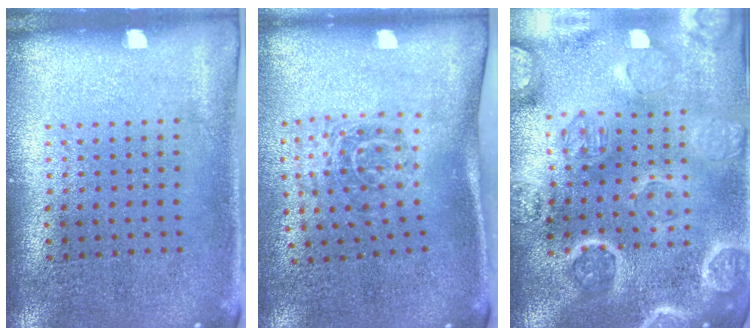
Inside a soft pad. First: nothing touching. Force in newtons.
{"total": 1.7, "press": 1.1, "slide": 1.3}
{"total": 4.4, "press": 4.0, "slide": 1.8}